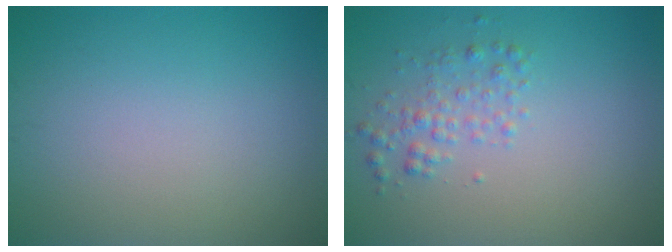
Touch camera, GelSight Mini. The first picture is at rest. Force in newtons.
{"total": 1.9, "press": 1.9, "slide": 0.1}